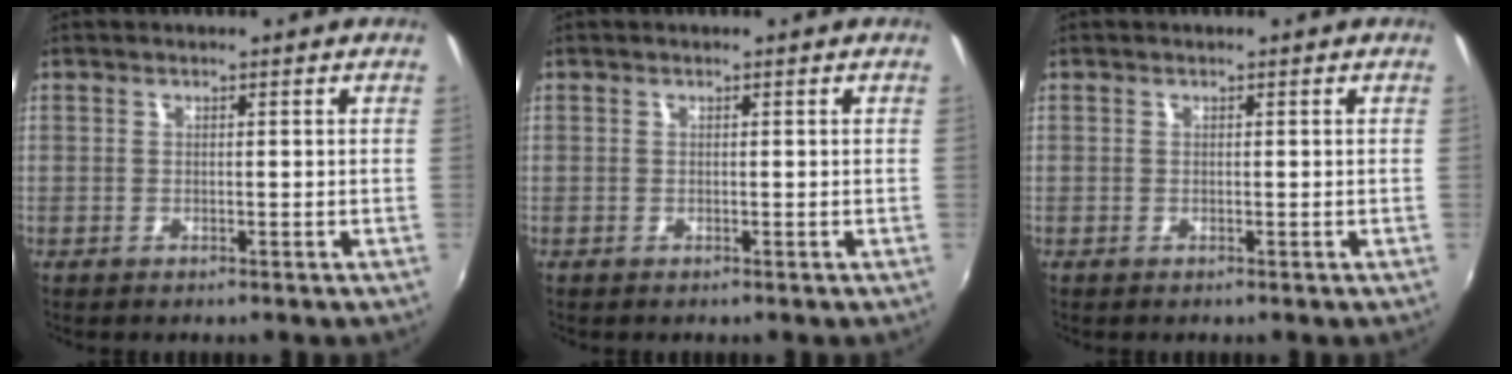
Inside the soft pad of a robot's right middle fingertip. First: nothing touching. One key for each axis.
{"total": 0.0}
{"total": 0.0}